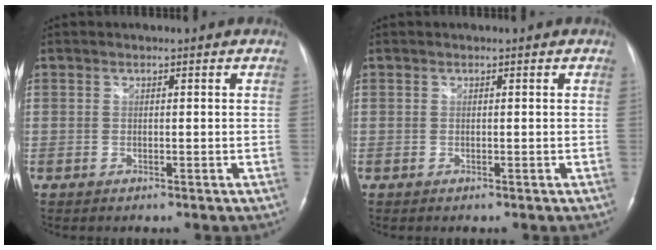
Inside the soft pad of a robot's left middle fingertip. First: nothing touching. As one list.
[{"total": 0.0}]